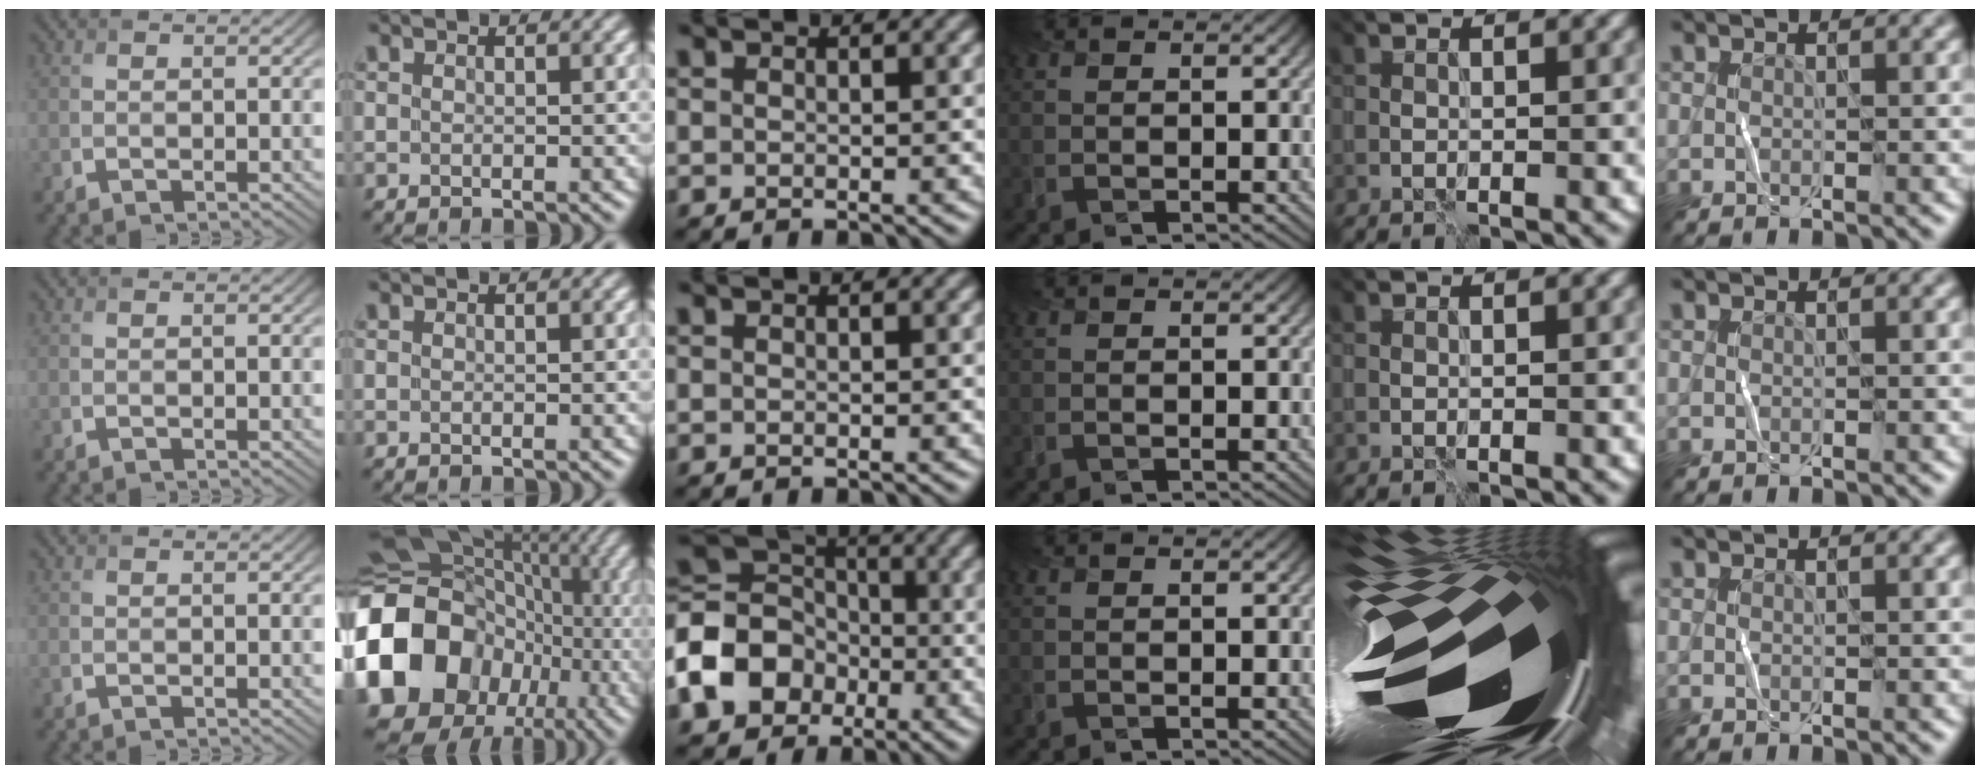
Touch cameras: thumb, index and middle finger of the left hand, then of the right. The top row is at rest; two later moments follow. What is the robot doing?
{"motion": "fold", "object": "coffee filter"}